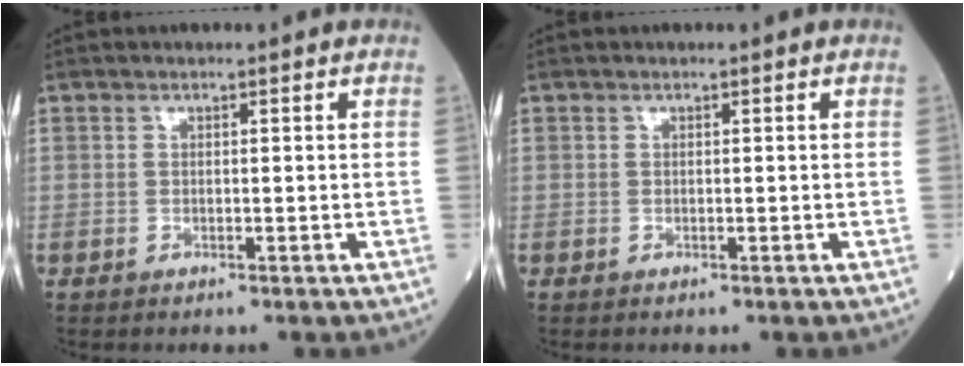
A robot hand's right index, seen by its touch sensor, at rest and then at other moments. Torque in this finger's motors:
{"motor_torque": [0.00, 0.00, 0.00, 0.00]}